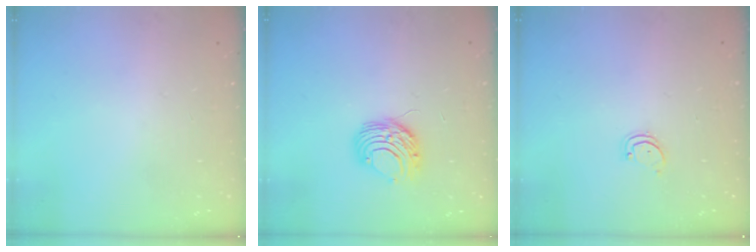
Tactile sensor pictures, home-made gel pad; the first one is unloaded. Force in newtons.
{"total": 9.2, "press": 9.1, "slide": 0.8}
{"total": 2.3, "press": 2.3, "slide": 0.1}